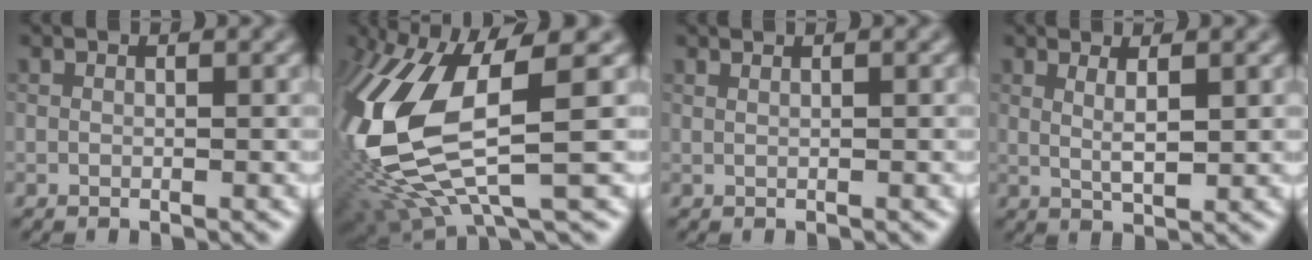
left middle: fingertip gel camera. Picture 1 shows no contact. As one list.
[{"total": 11.6, "force": [-0.8, 4.2, 10.7], "torque": [-0.261, -0.019, -0.001]}, {"total": 0.6, "force": [0.4, 0.3, 0.4], "torque": [0.002, -0.003, 0.000]}, {"total": 1.5, "force": [0.4, 0.1, 1.4], "torque": [-0.036, -0.006, 0.022]}]